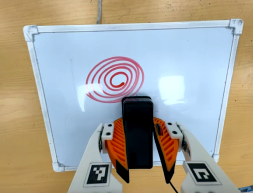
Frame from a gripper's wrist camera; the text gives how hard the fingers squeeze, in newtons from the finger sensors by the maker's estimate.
{"total": 8.3, "left": 6.1, "right": 10.4}